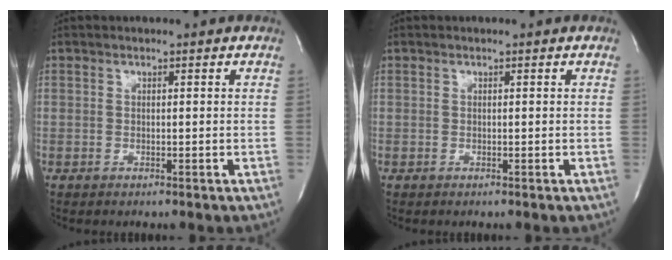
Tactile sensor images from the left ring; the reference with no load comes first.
{"total": 0.0}